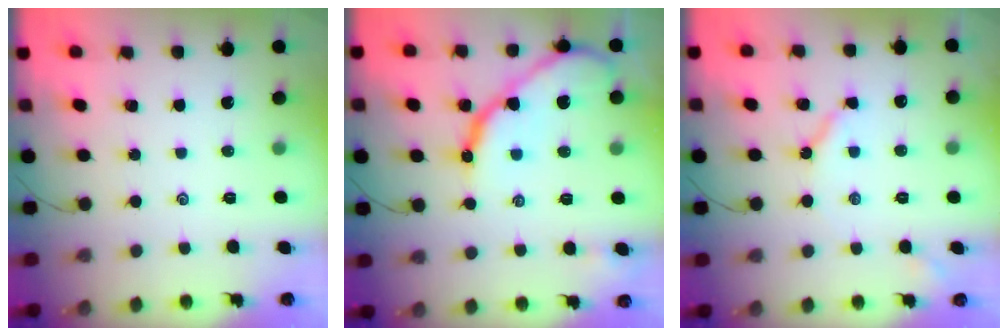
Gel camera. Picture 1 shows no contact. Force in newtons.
{"total": 13.7, "press": 13.7, "slide": 1.1}
{"total": 5.1, "press": 5.0, "slide": 0.6}